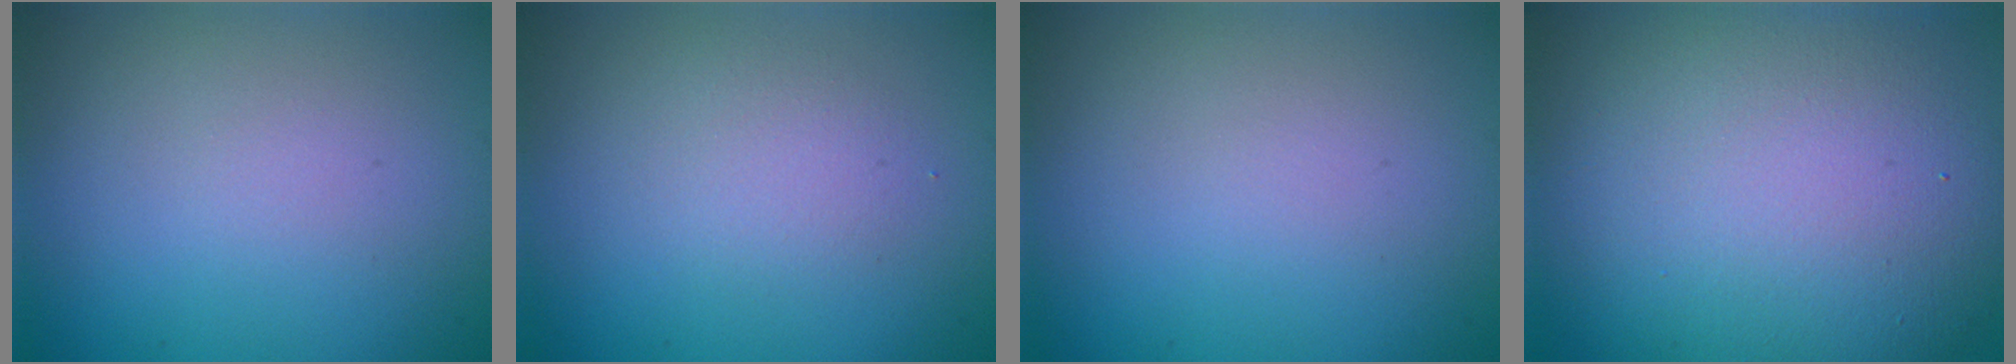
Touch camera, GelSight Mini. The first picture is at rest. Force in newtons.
{"total": 1.6, "press": 1.6, "slide": 0.1}
{"total": 0.0}
{"total": 13.8, "press": 13.8, "slide": 0.8}